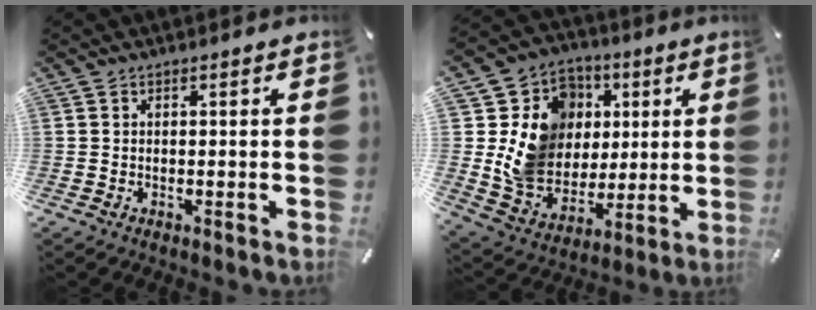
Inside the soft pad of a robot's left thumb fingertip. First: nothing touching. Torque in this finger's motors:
{"motor_torque": [1.33, 0.71, 0.95, 0.31, 0.11]}